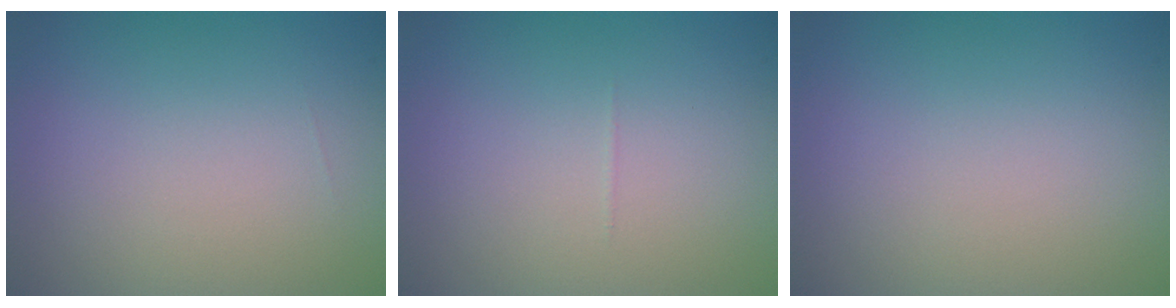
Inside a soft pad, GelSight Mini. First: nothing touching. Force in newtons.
{"total": 0.0}
{"total": 0.0}